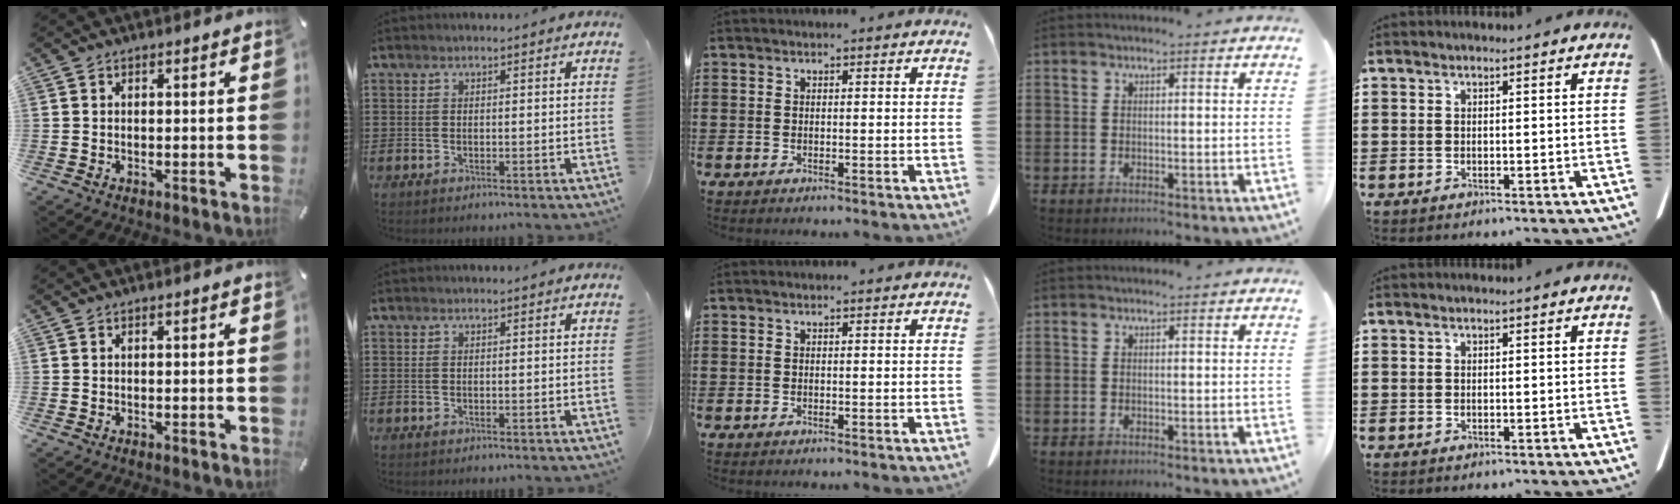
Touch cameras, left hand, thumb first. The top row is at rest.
{}